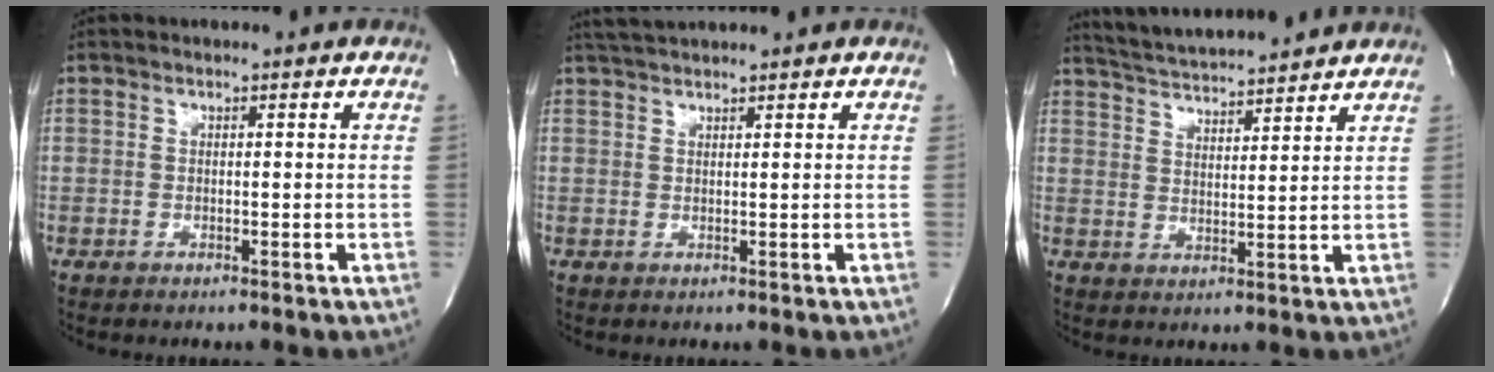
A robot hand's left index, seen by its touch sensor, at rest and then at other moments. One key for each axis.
{"total": 3.5, "fx": 3.3, "fy": -0.3, "fz": 1.2, "tx": -0.020, "ty": 0.024, "tz": 0.062}
{"total": 11.7, "fx": 11.1, "fy": 0.3, "fz": 3.8, "tx": -0.077, "ty": 0.018, "tz": 0.174}